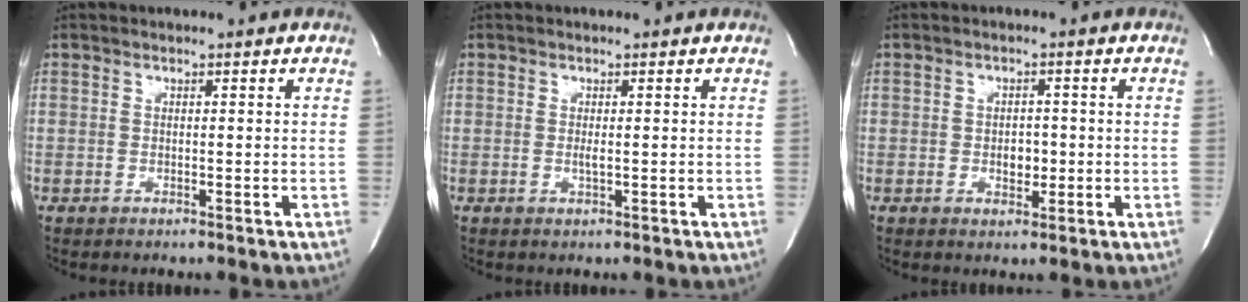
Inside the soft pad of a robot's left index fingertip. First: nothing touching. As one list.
[{"total": 0.8, "force": [0.2, 0.0, 0.8], "torque": [-0.022, 0.001, 0.003]}, {"total": 2.6, "force": [-0.4, 1.7, 1.9], "torque": [-0.028, 0.002, -0.001]}]